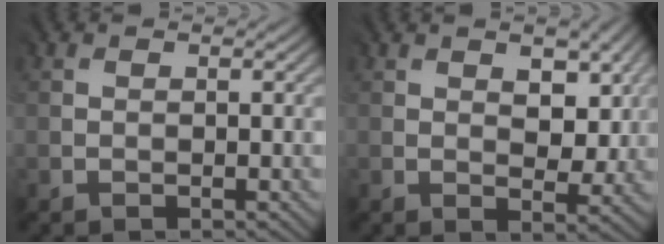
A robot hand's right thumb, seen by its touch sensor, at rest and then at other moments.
{"total": 5.4, "force": [1.5, 3.1, 4.1], "torque": [-0.062, -0.007, 0.029]}